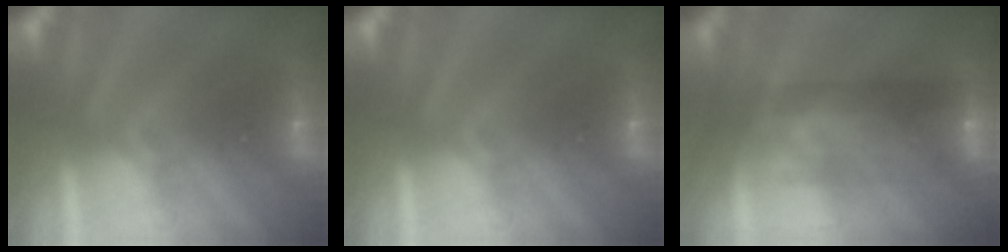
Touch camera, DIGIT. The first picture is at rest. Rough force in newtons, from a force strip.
{"total": 0.0}
{"total": 6.9}